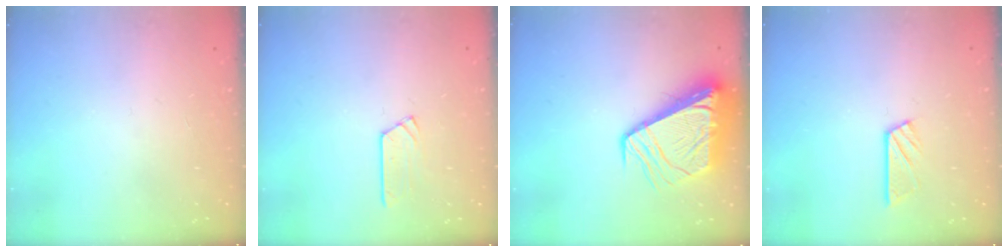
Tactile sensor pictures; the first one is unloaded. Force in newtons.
{"total": 5.8, "press": 5.8, "slide": 0.3}
{"total": 11.8, "press": 11.7, "slide": 1.5}
{"total": 5.7, "press": 5.7, "slide": 0.5}